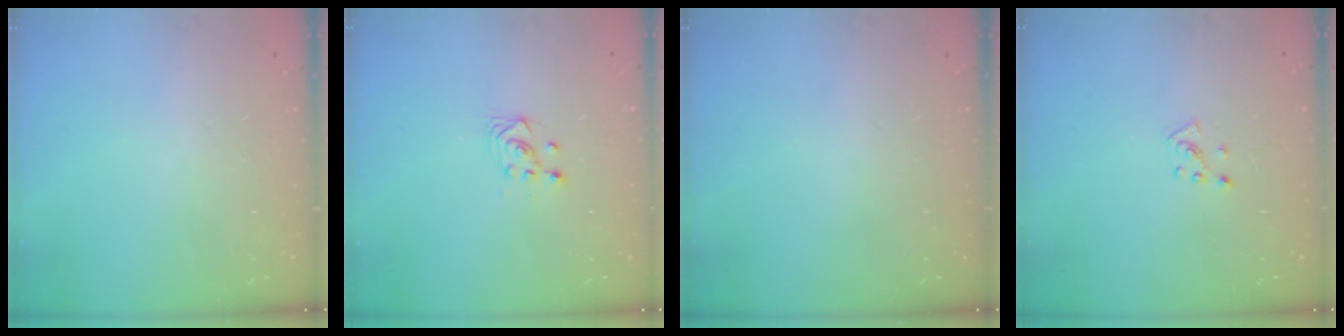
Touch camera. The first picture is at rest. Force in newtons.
{"total": 3.5, "press": 3.2, "slide": 1.5}
{"total": 0.0}
{"total": 3.6, "press": 3.6, "slide": 0.4}